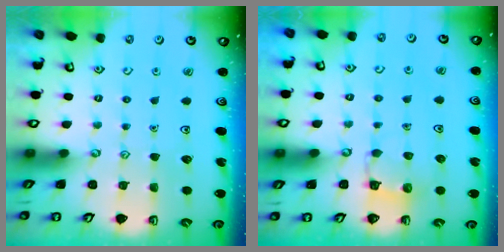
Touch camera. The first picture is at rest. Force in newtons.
{"total": 5.4, "press": 5.4, "slide": 0.4}